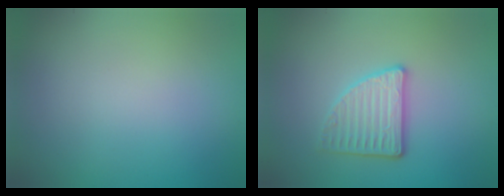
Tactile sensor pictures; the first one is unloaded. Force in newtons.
{"total": 3.3, "press": 3.0, "slide": 1.4}